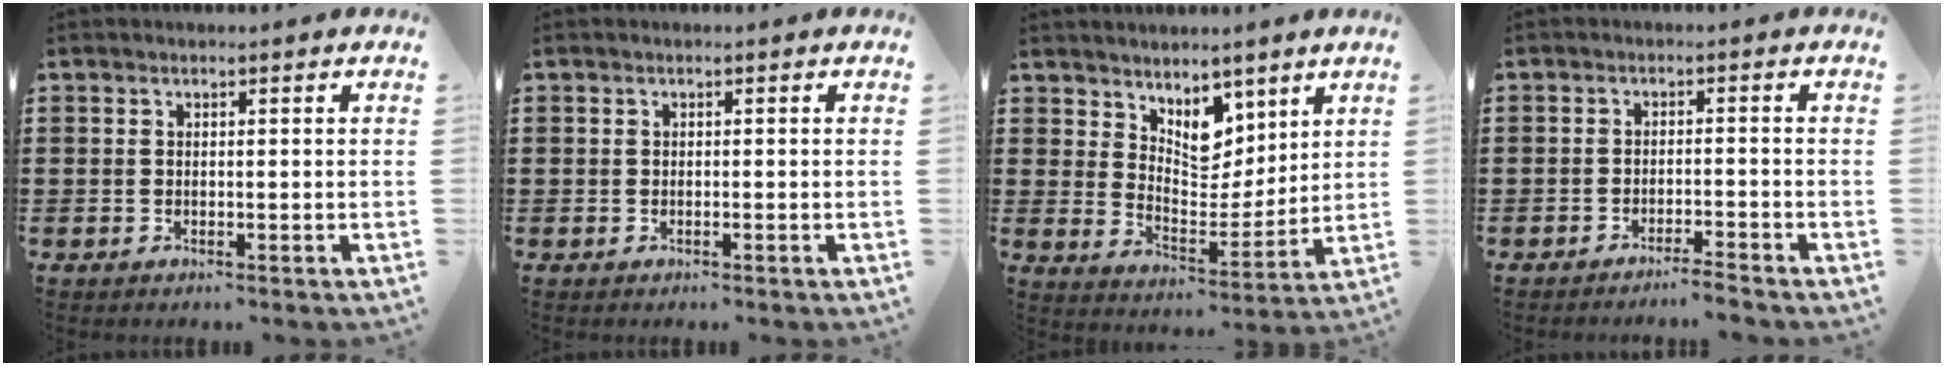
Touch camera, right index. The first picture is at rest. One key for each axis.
{"total": 0.0}
{"total": 6.7, "fx": 5.2, "fy": 3.8, "fz": 1.5, "tx": -0.043, "ty": -0.029, "tz": 0.096}
{"total": 2.4, "fx": -2.3, "fy": -0.3, "fz": 0.5, "tx": -0.012, "ty": 0.001, "tz": -0.047}